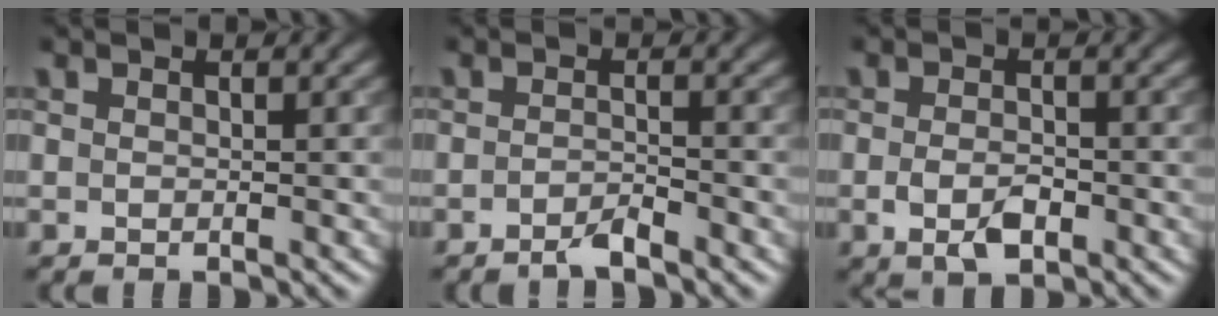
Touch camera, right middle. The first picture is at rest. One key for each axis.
{"total": 1.5, "fx": -1.2, "fy": 0.2, "fz": 0.9, "tx": -0.016, "ty": 0.002, "tz": -0.027}
{"total": 2.6, "fx": -0.8, "fy": 1.3, "fz": 2.0, "tx": -0.043, "ty": -0.006, "tz": -0.013}